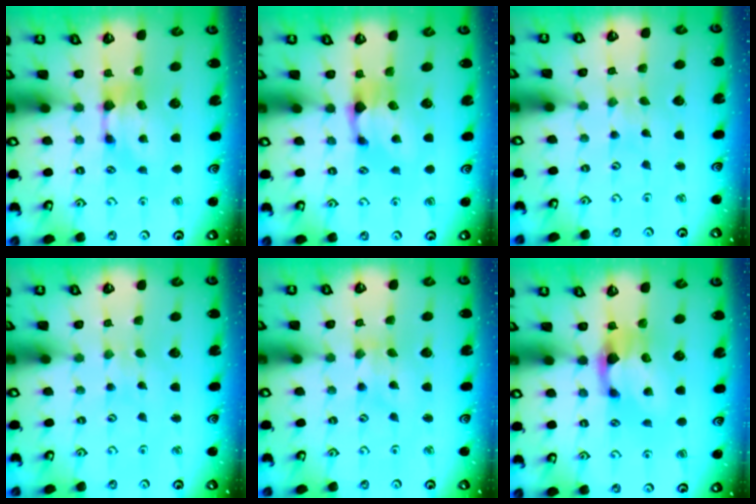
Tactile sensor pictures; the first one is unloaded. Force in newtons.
{"total": 0.8, "press": 0.0, "slide": 0.8}
{"total": 5.2, "press": 5.1, "slide": 0.2}
{"total": 5.6, "press": 5.6, "slide": 0.2}
{"total": 2.6, "press": 2.4, "slide": 0.8}
{"total": 1.4, "press": 0.9, "slide": 1.0}